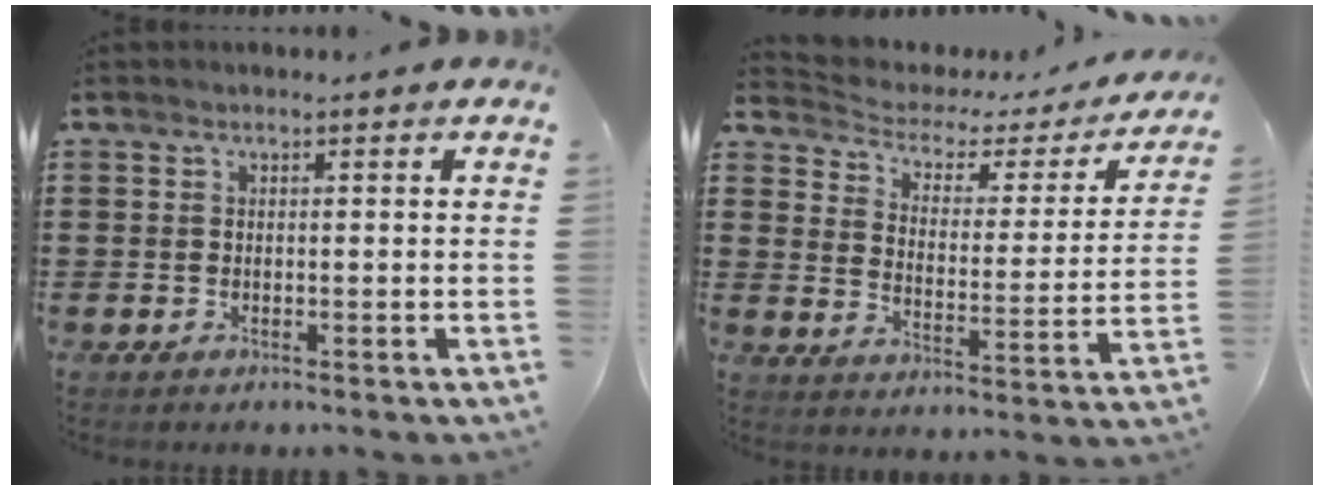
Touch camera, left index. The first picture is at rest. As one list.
[{"total": 2.8, "force": [1.9, 1.9, 1.0], "torque": [-0.038, -0.014, 0.021]}]